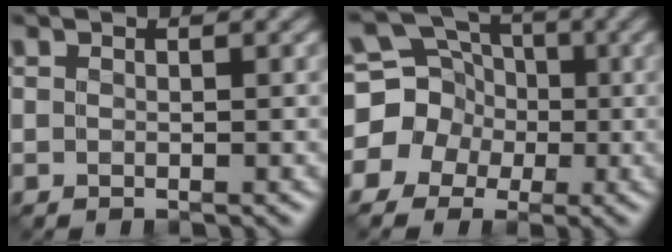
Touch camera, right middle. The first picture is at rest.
{"total": 8.0, "force": [-1.2, 7.6, 2.2], "torque": [-0.048, 0.023, -0.055]}